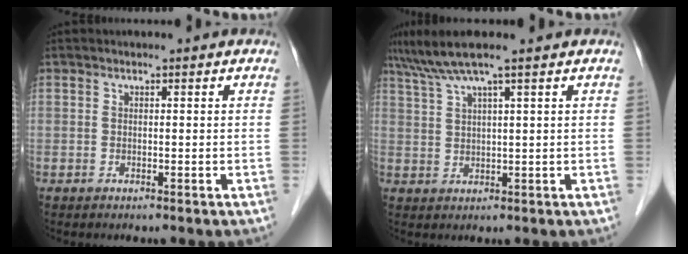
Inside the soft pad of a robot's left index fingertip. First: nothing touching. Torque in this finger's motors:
{"motor_torque": [0.80, -0.75, 0.16, 0.07]}